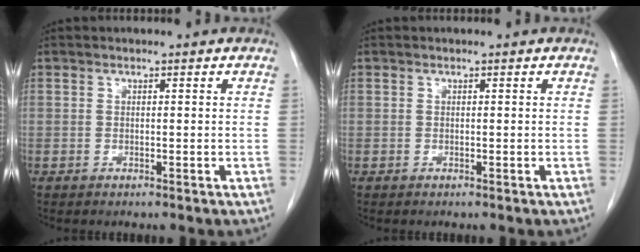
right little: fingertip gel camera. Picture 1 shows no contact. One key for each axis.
{"total": 0.0}